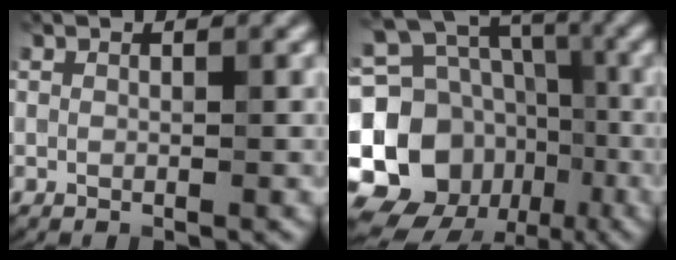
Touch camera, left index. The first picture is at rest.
{"total": 15.9, "force": [-4.5, 13.4, 7.2], "torque": [-0.161, 0.009, -0.086]}